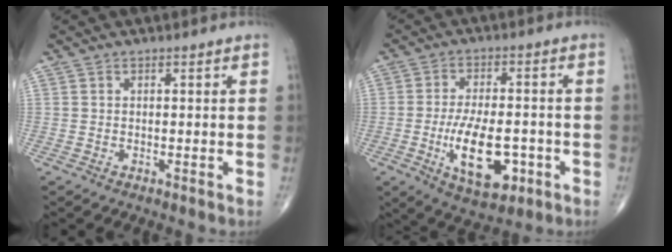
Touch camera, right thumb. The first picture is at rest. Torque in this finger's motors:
{"motor_torque": [2.85, 2.15, 1.55, -0.32, 0.50]}